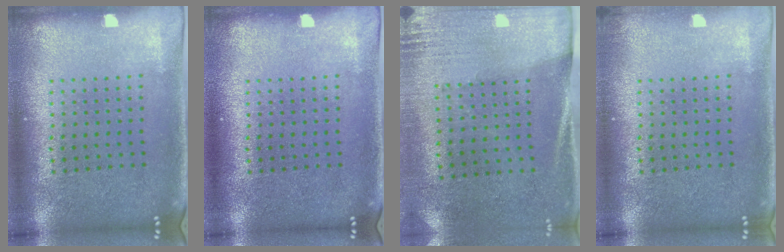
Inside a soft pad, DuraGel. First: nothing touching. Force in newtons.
{"total": 0.0}
{"total": 2.7, "press": 2.4, "slide": 1.2}
{"total": 0.8, "press": 0.7, "slide": 0.4}